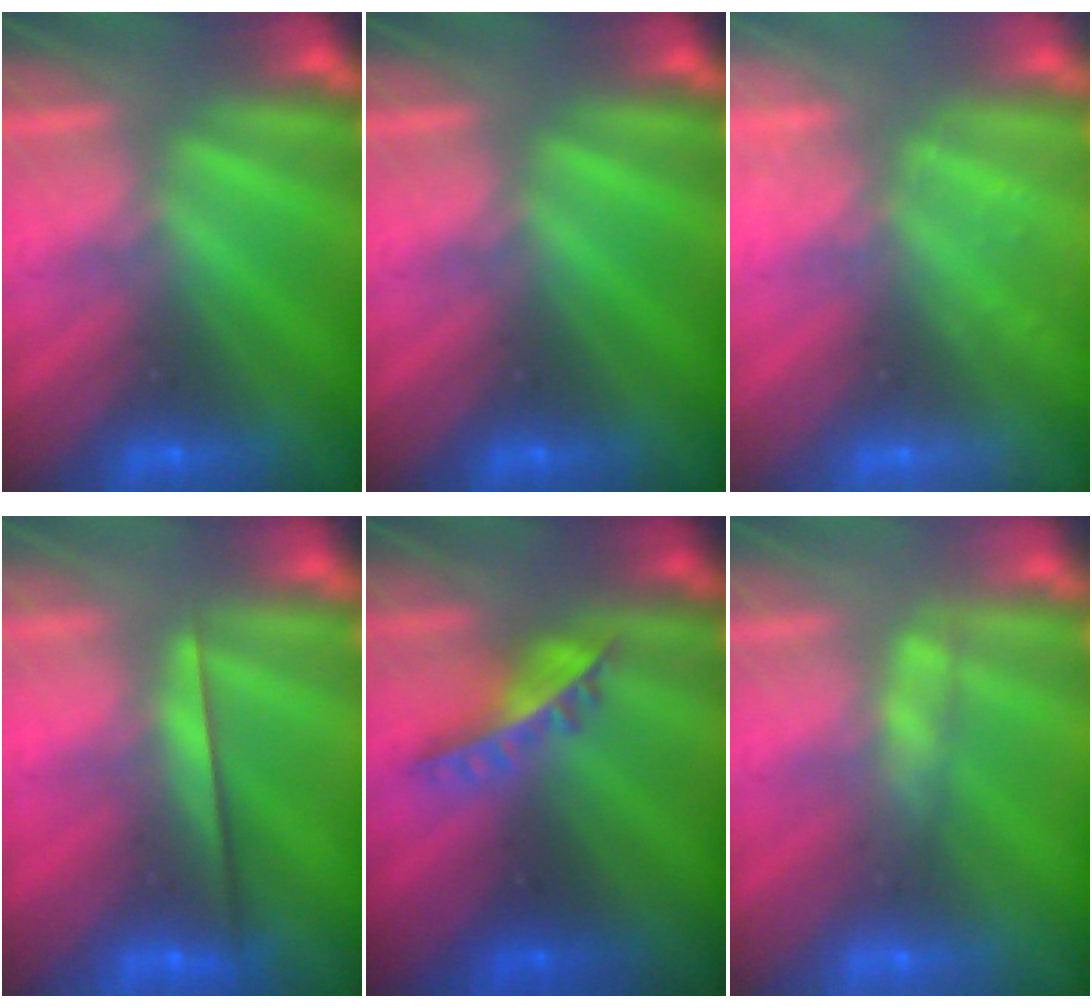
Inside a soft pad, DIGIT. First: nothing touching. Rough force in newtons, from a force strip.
{"total": 0.0}
{"total": 2.3}
{"total": 2.3}
{"total": 8.1}
{"total": 2.6}